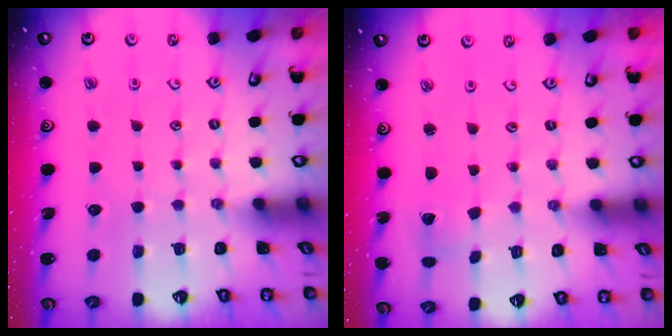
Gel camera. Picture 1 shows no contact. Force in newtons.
{"total": 2.0, "press": 2.0, "slide": 0.1}